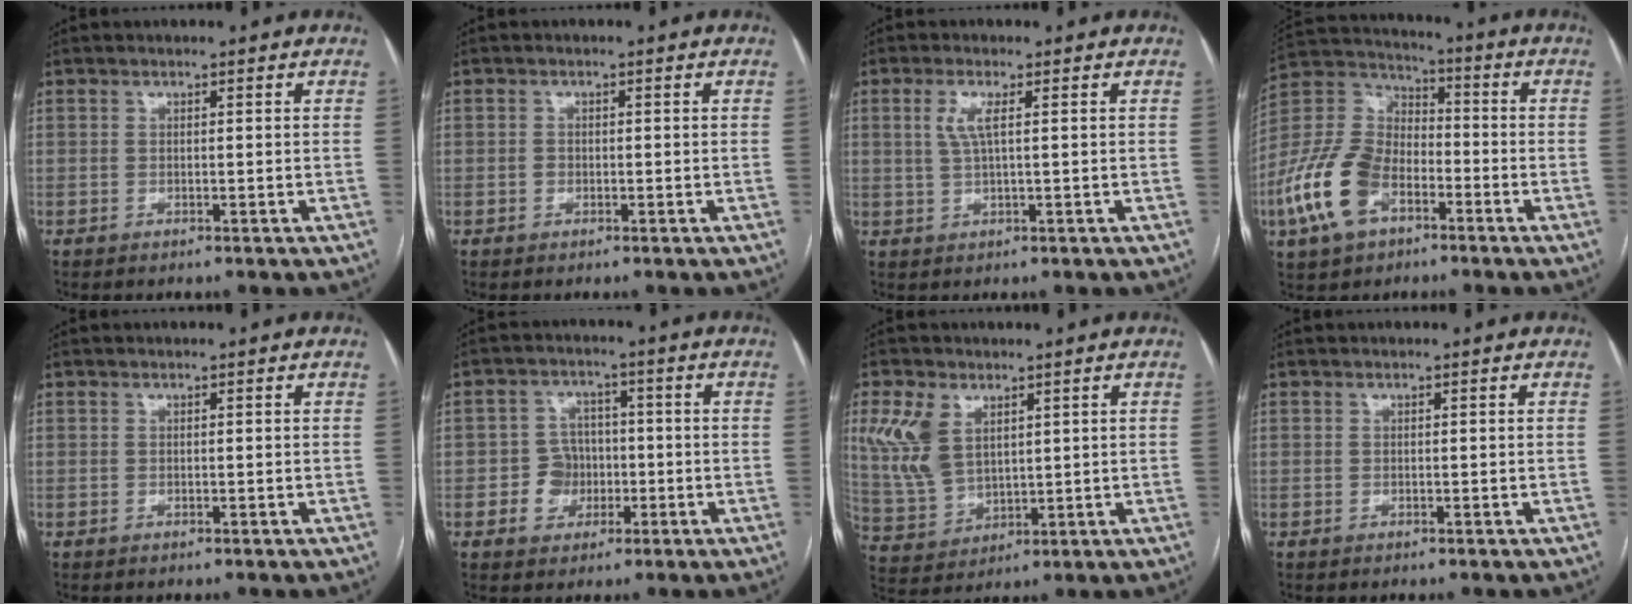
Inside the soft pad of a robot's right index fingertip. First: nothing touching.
{"total": 0.8, "force": [-0.2, 0.7, 0.3], "torque": [-0.004, 0.003, -0.005]}
{"total": 3.2, "force": [0.9, 0.5, 3.0], "torque": [-0.069, 0.002, 0.019]}
{"total": 14.9, "force": [-6.3, 9.0, 10.0], "torque": [-0.236, 0.014, -0.120]}
{"total": 0.0}
{"total": 5.3, "force": [-1.3, 4.8, 1.8], "torque": [-0.030, 0.015, -0.017]}
{"total": 9.3, "force": [3.9, 5.9, 6.1], "torque": [-0.151, 0.013, 0.092]}
{"total": 0.0}